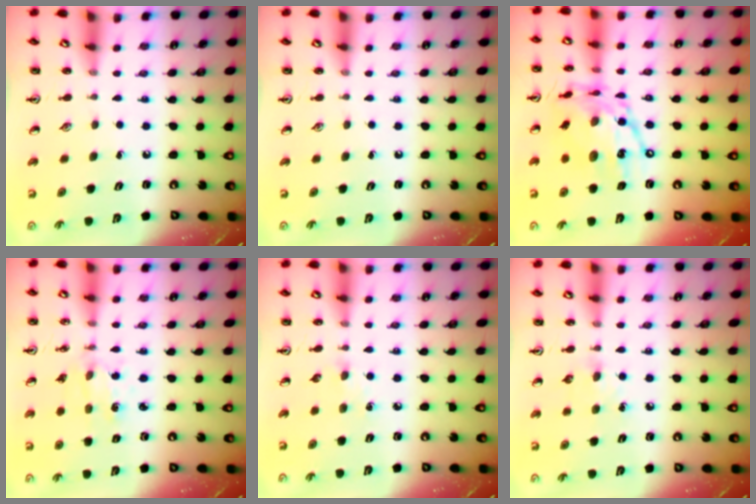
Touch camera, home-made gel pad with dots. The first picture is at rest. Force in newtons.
{"total": 0.0}
{"total": 16.0, "press": 16.0, "slide": 1.0}
{"total": 1.2, "press": 1.2, "slide": 0.1}
{"total": 3.8, "press": 3.7, "slide": 0.6}
{"total": 5.3, "press": 5.2, "slide": 0.7}